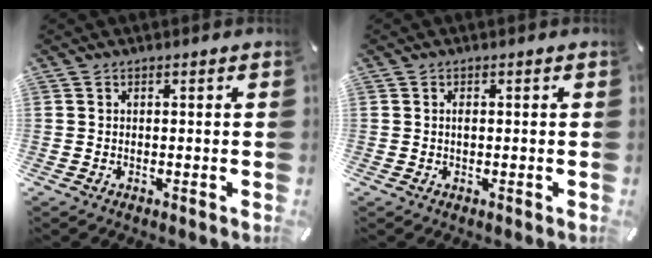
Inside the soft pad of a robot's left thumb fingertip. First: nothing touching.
{"total": 0.9, "force": [0.0, 0.4, 0.8], "torque": [-0.017, 0.001, 0.000]}